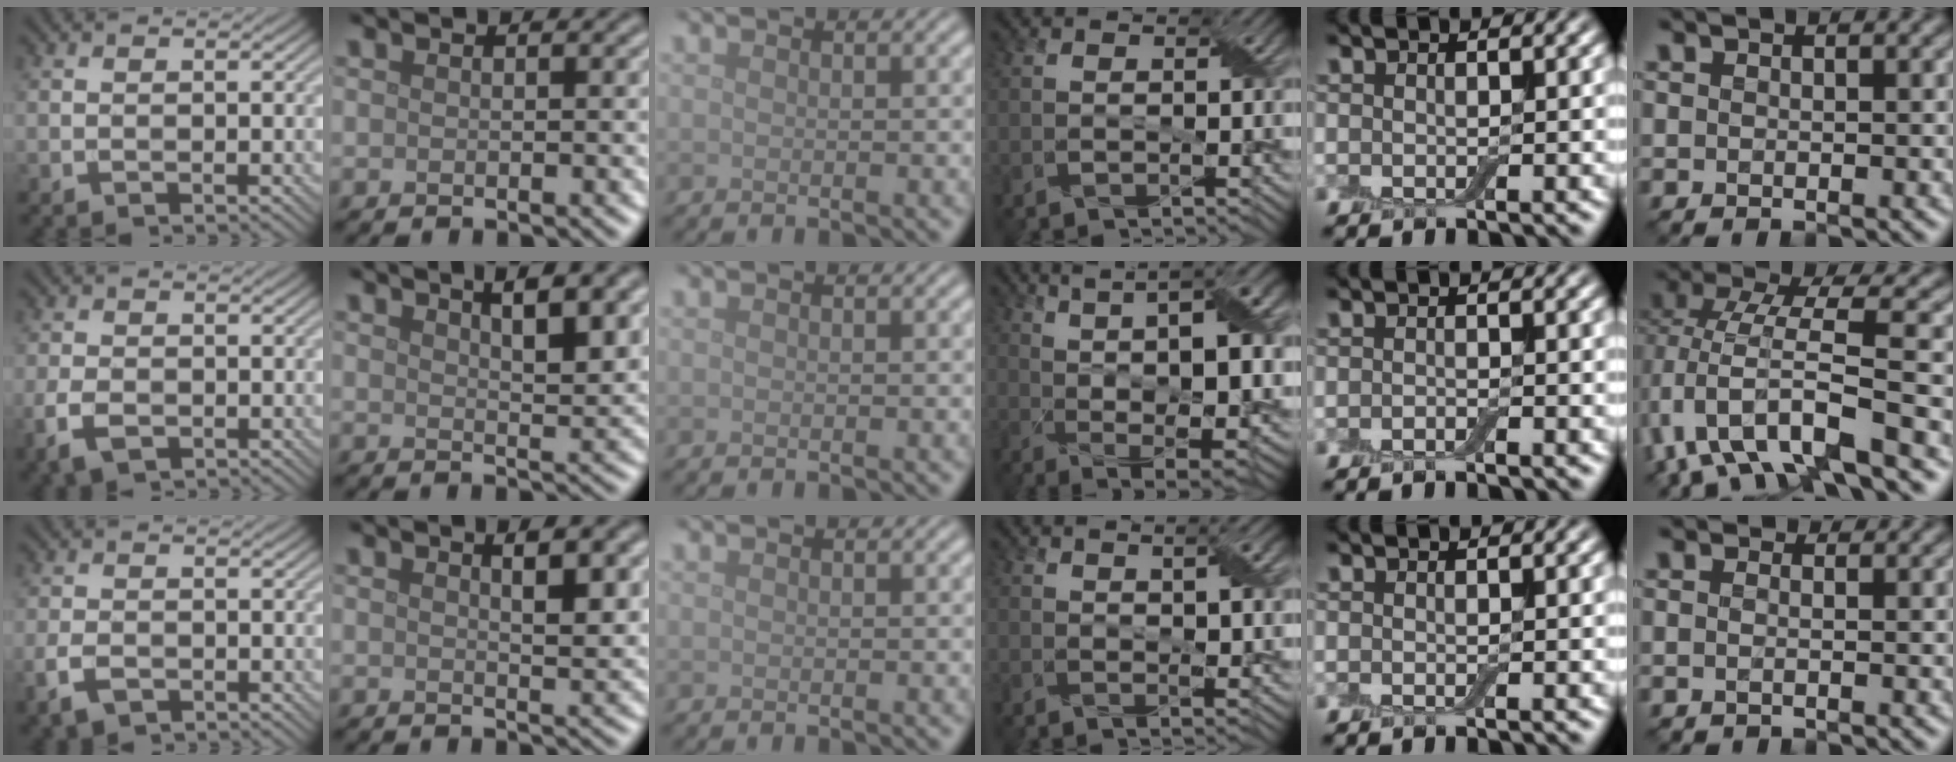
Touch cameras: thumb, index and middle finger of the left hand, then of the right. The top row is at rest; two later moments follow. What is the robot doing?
{"motion": "peel", "object": "bubble wrap"}